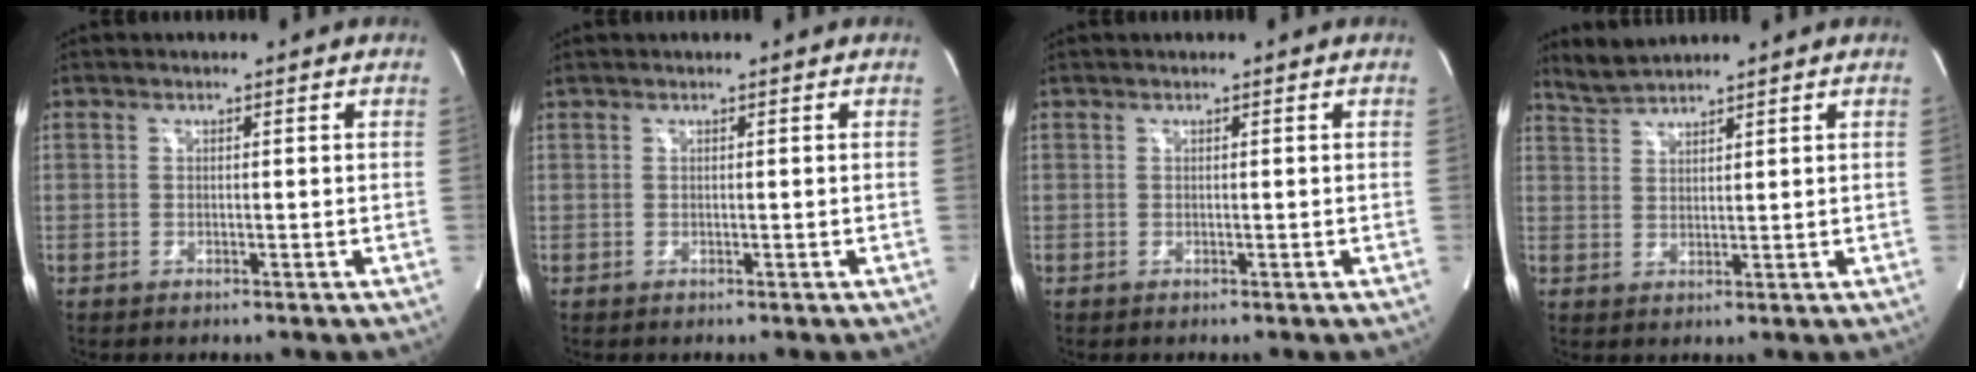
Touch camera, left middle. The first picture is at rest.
{"total": 0.0}
{"total": 0.0}
{"total": 3.4, "force": [3.4, -0.2, 0.1], "torque": [-0.012, 0.010, 0.073]}